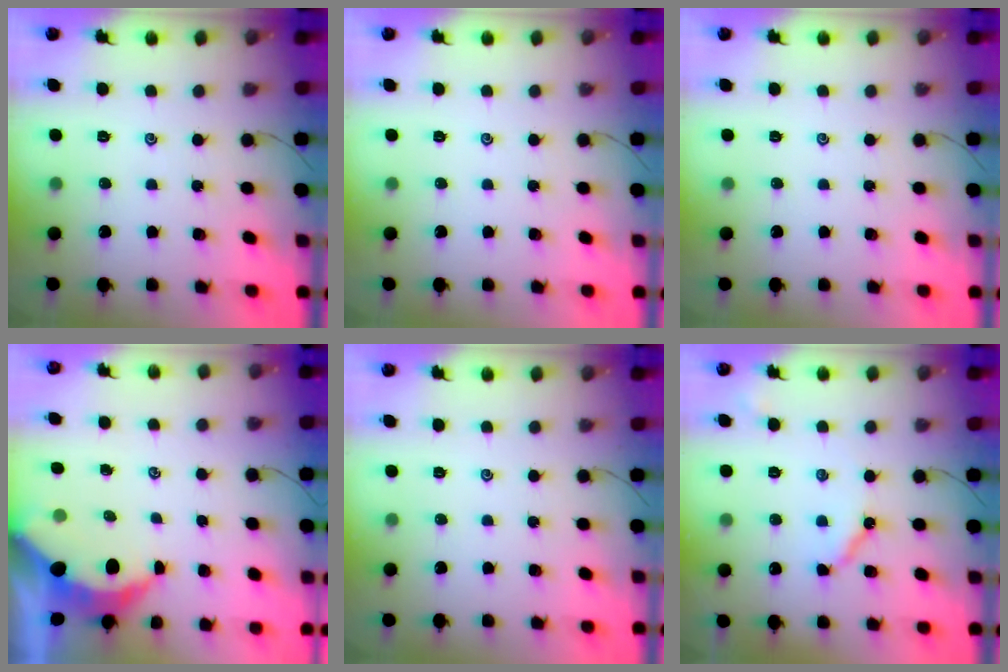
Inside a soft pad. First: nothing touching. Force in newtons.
{"total": 0.0}
{"total": 0.0}
{"total": 5.2, "press": 5.1, "slide": 0.7}
{"total": 0.0}
{"total": 6.8, "press": 6.8, "slide": 0.6}